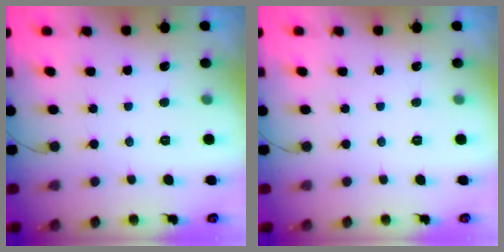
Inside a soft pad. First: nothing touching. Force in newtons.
{"total": 0.0}